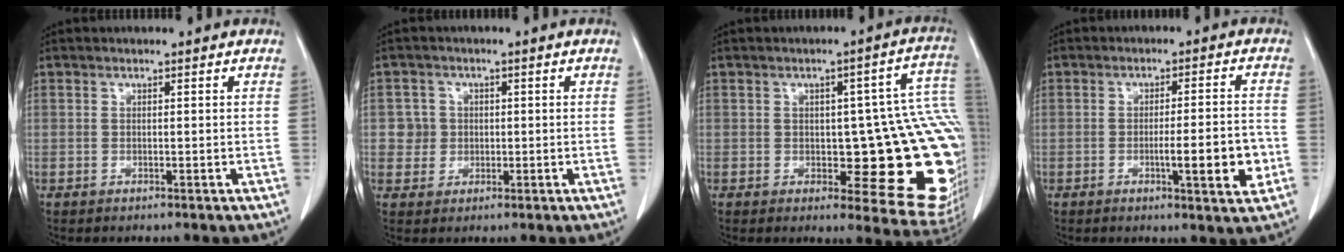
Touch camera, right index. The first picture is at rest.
{"total": 3.2, "force": [0.1, 3.2, 0.0], "torque": [0.012, 0.008, 0.003]}
{"total": 19.8, "force": [-1.3, 5.6, 19.0], "torque": [-0.142, 0.019, -0.003]}
{"total": 8.0, "force": [-2.3, 0.6, 7.6], "torque": [-0.109, -0.004, -0.030]}